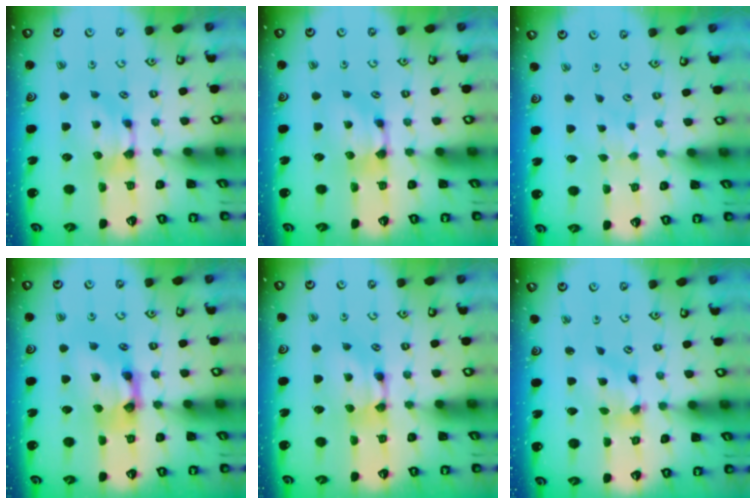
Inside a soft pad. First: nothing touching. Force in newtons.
{"total": 0.6, "press": 0.0, "slide": 0.6}
{"total": 2.6, "press": 2.6, "slide": 0.2}
{"total": 6.5, "press": 6.5, "slide": 0.3}
{"total": 2.0, "press": 2.0, "slide": 0.1}
{"total": 3.4, "press": 3.0, "slide": 1.6}